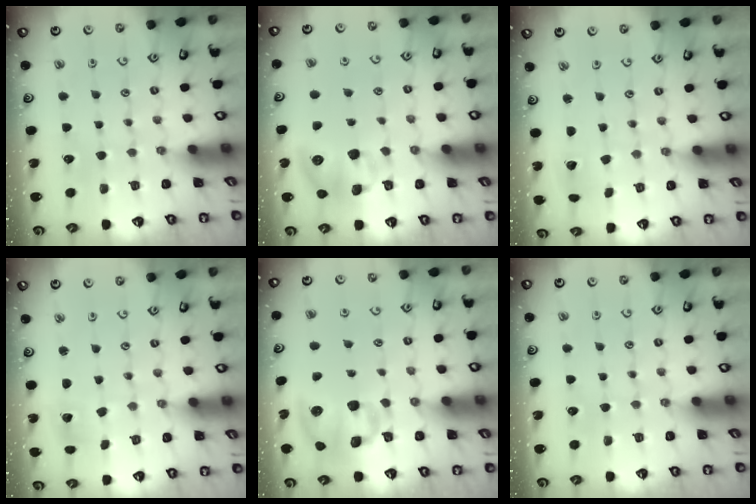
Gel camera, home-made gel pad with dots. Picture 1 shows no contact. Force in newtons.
{"total": 9.9, "press": 9.8, "slide": 1.3}
{"total": 2.2, "press": 2.2, "slide": 0.1}
{"total": 2.6, "press": 2.6, "slide": 0.2}
{"total": 13.9, "press": 13.8, "slide": 1.9}
{"total": 0.0}